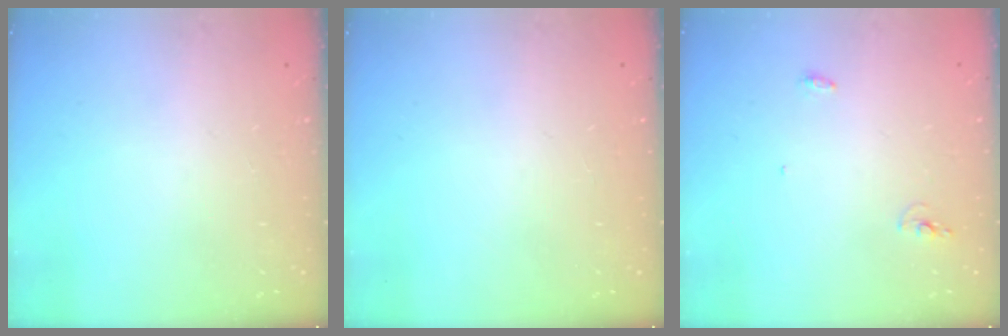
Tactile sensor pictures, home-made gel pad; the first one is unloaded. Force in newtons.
{"total": 0.0}
{"total": 7.7, "press": 4.3, "slide": 6.3}